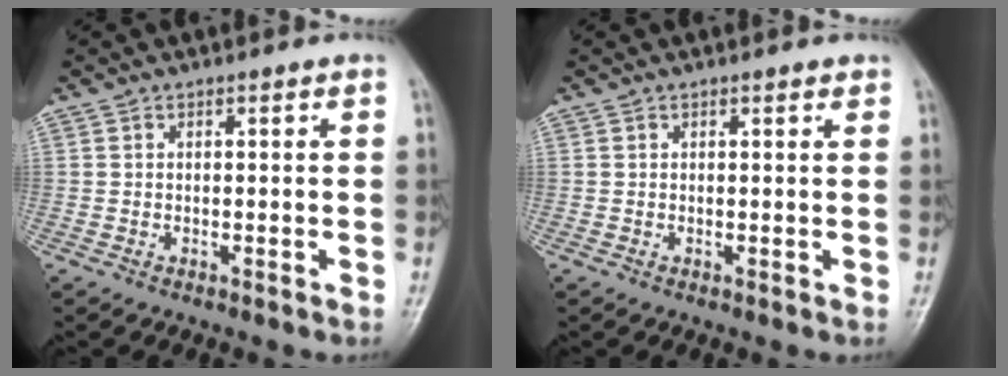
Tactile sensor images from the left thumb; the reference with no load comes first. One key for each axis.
{"total": 0.8, "fx": 0.6, "fy": 0.3, "fz": 0.5, "tx": -0.008, "ty": -0.002, "tz": 0.006}